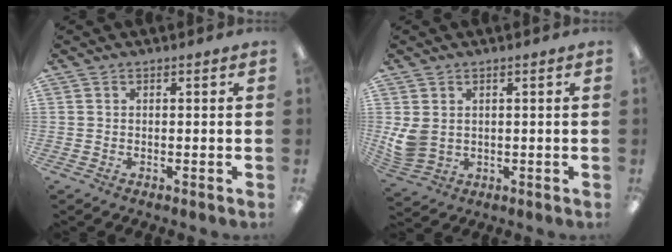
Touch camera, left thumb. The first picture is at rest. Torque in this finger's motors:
{"motor_torque": [-0.07, 0.36, 0.32, -0.31, 0.05]}